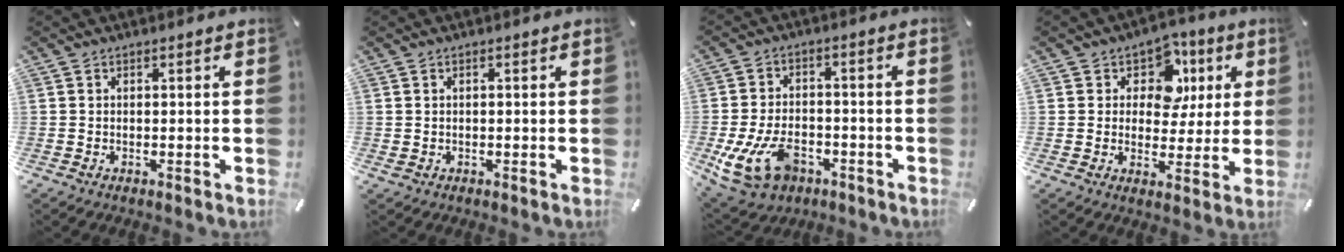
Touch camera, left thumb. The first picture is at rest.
{"total": 0.8, "force": [0.0, 0.6, 0.6], "torque": [-0.011, 0.003, -0.001]}
{"total": 13.3, "force": [-5.3, 9.1, 8.2], "torque": [-0.154, 0.028, -0.090]}
{"total": 10.3, "force": [3.7, 8.3, 4.8], "torque": [-0.067, -0.020, 0.065]}